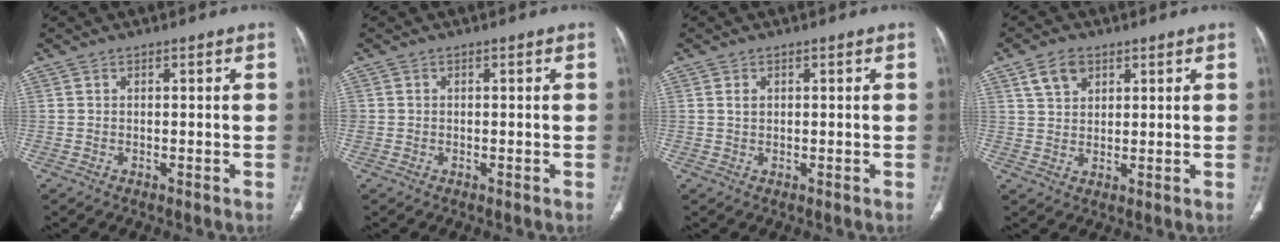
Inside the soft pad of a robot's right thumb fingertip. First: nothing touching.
{"total": 0.6, "force": [0.1, 0.6, 0.2], "torque": [-0.001, 0.003, 0.001]}
{"total": 1.1, "force": [0.4, 0.8, 0.8], "torque": [-0.010, 0.000, 0.011]}
{"total": 5.3, "force": [2.9, 3.5, 2.7], "torque": [-0.036, -0.013, 0.057]}